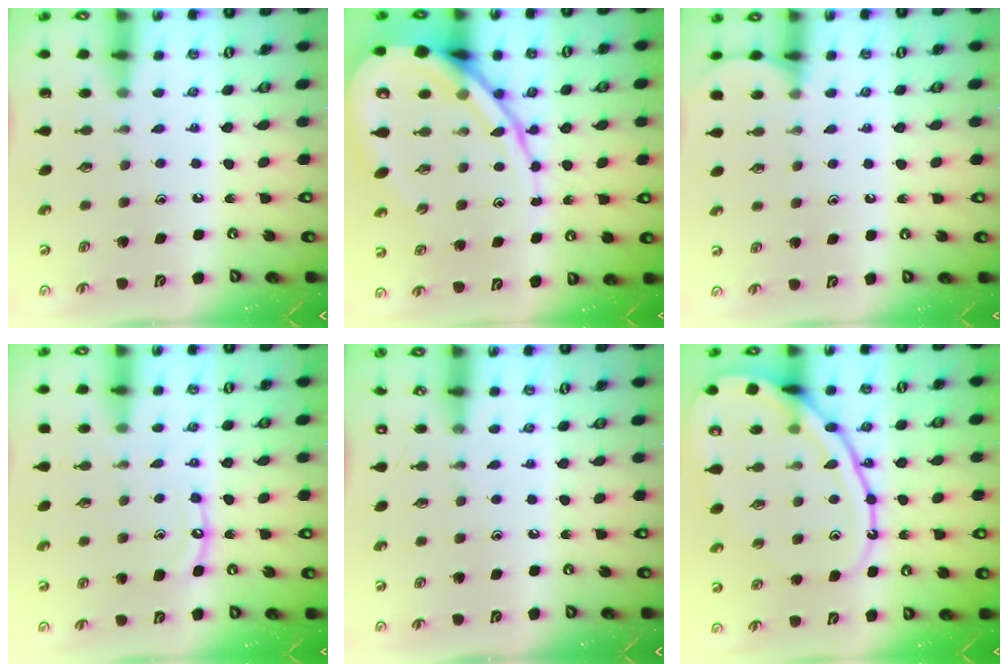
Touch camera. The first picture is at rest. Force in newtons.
{"total": 16.7, "press": 16.6, "slide": 1.8}
{"total": 5.1, "press": 5.0, "slide": 0.7}
{"total": 7.3, "press": 7.3, "slide": 0.6}
{"total": 0.0}
{"total": 16.6, "press": 16.6, "slide": 1.1}